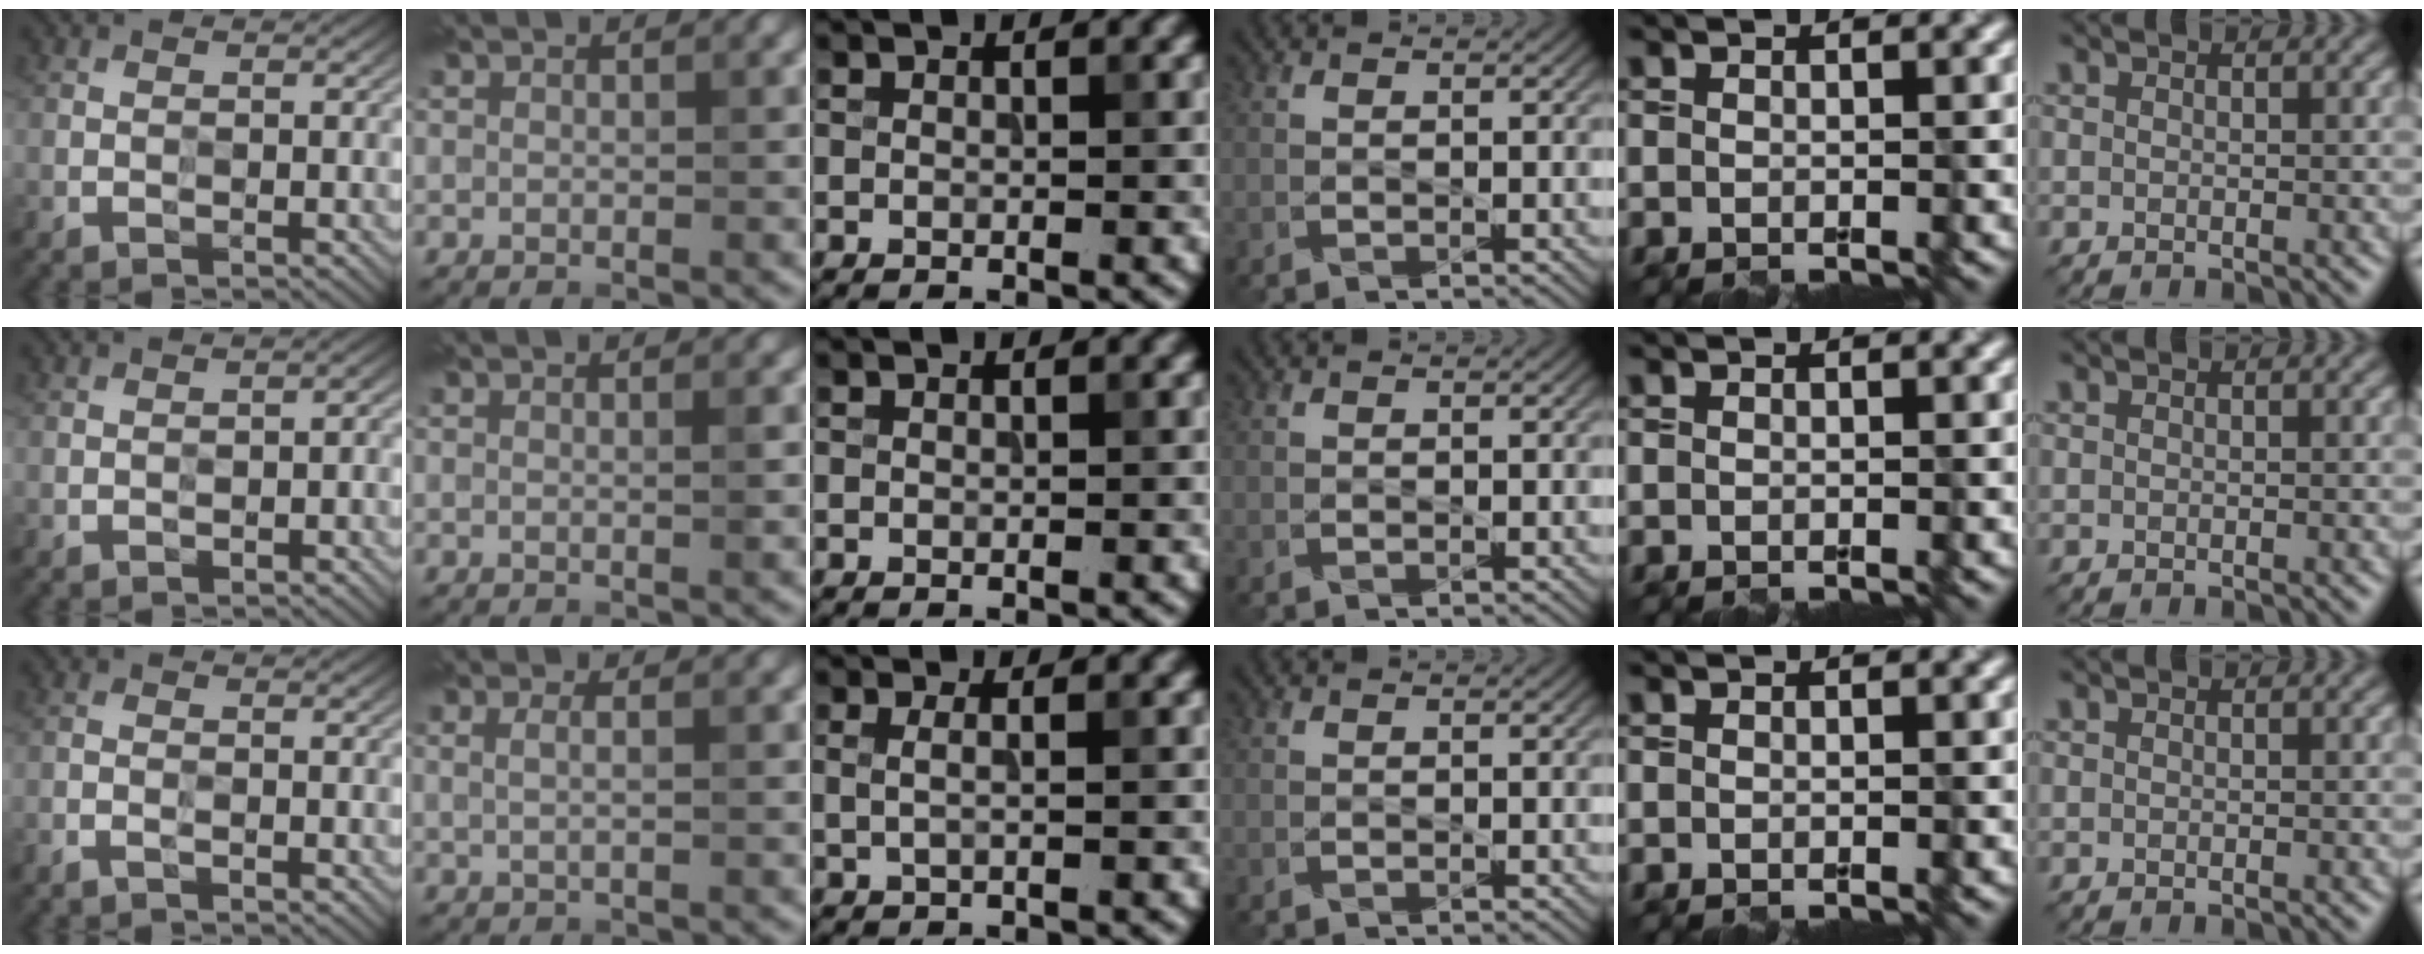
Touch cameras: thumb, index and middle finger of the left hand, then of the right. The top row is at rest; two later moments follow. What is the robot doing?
{"motion": "wipe", "object": "paper plate"}